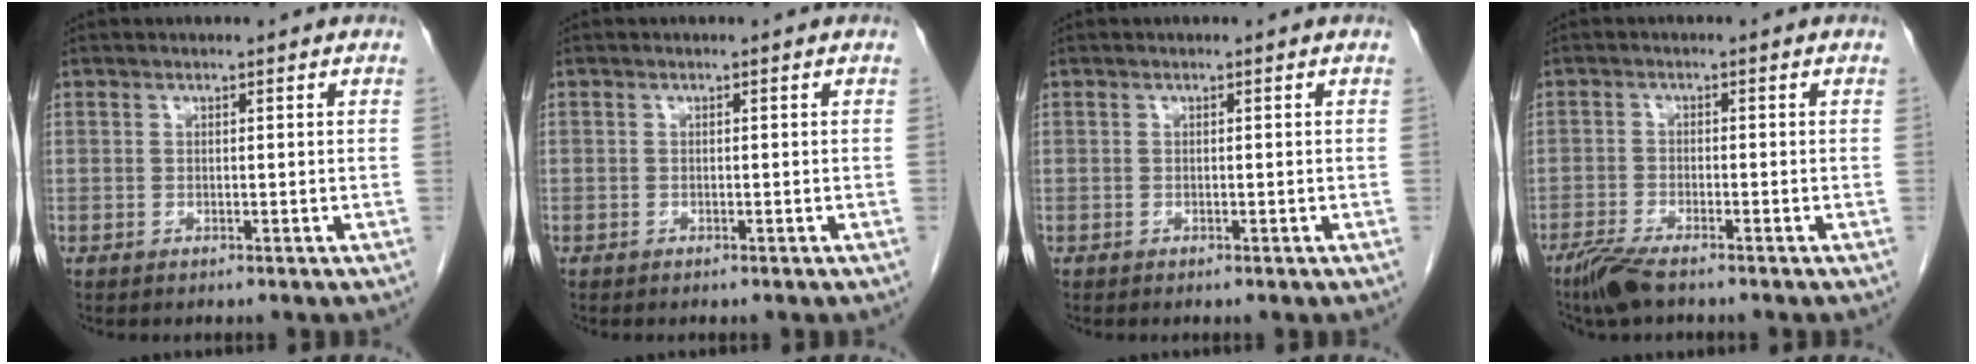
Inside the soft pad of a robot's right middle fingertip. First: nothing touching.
{"total": 0.0}
{"total": 0.0}
{"total": 4.5, "force": [-3.5, 0.6, 2.7], "torque": [-0.059, -0.010, -0.068]}